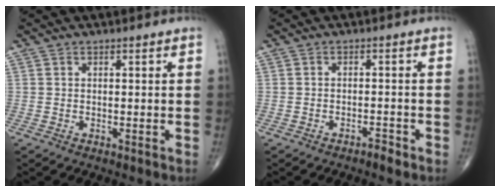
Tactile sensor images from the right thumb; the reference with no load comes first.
{"total": 1.7, "force": [-1.5, 0.3, 0.7], "torque": [-0.009, 0.008, -0.026]}